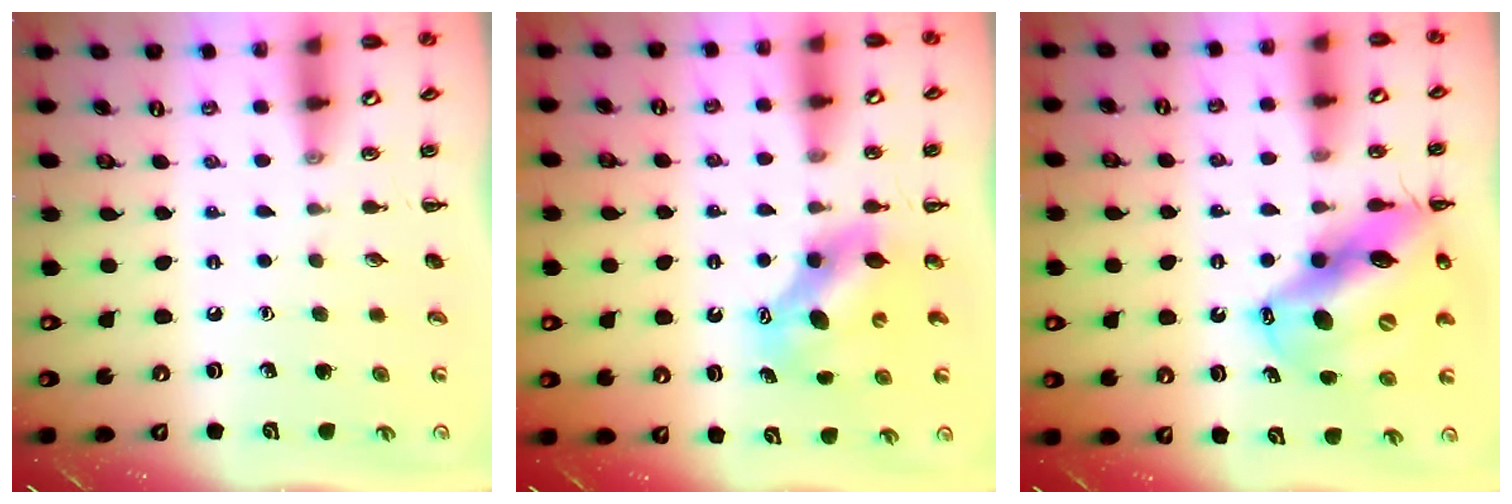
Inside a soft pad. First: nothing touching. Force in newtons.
{"total": 7.0, "press": 6.9, "slide": 1.2}
{"total": 17.3, "press": 16.6, "slide": 4.9}